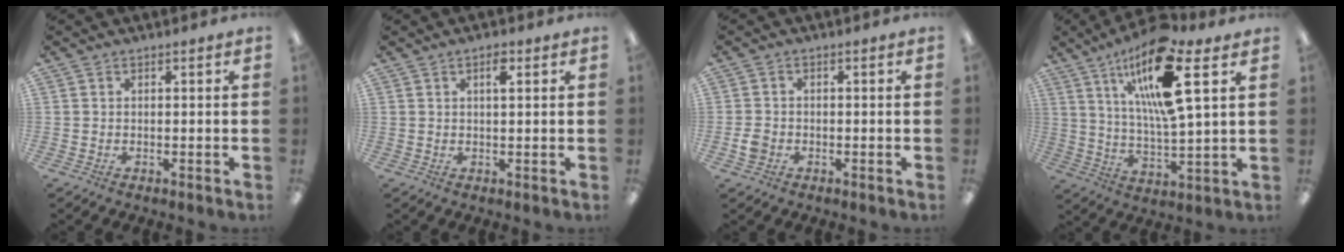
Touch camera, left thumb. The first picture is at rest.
{"total": 2.6, "force": [1.4, 0.8, 2.0], "torque": [-0.029, 0.000, 0.019]}
{"total": 2.7, "force": [-0.8, 2.2, 1.3], "torque": [-0.021, 0.007, -0.015]}
{"total": 18.6, "force": [9.9, 4.8, 15.0], "torque": [-0.276, -0.033, 0.154]}